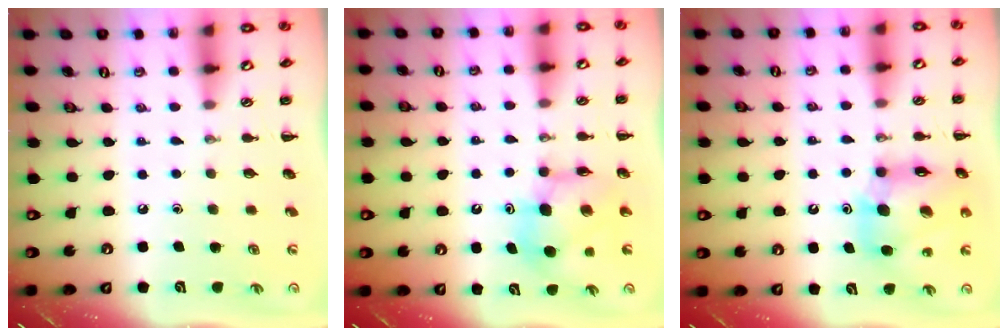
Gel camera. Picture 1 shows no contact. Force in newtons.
{"total": 7.4, "press": 7.4, "slide": 0.6}
{"total": 13.9, "press": 13.3, "slide": 4.0}